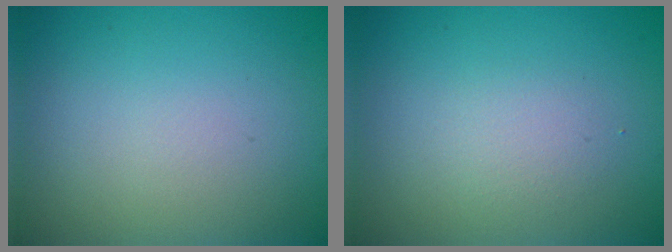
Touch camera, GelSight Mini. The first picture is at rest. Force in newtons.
{"total": 1.3, "press": 1.3, "slide": 0.1}